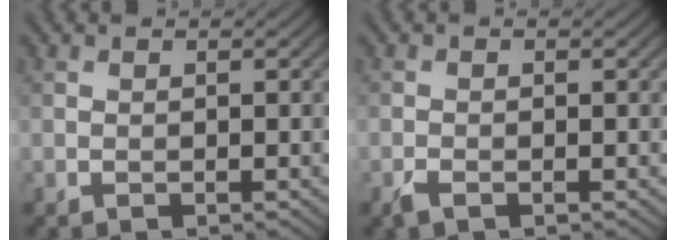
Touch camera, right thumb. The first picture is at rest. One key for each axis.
{"total": 1.2, "fx": -0.8, "fy": 0.3, "fz": 0.8, "tx": -0.022, "ty": -0.001, "tz": -0.017}